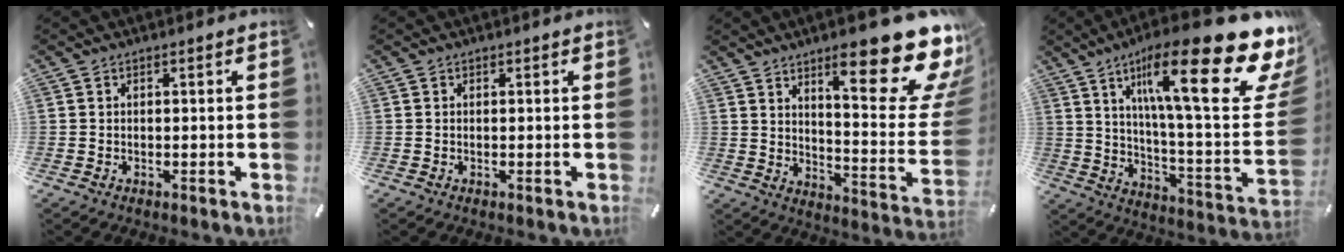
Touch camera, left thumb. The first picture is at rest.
{"total": 0.0}
{"total": 25.0, "force": [15.5, 8.3, 17.9], "torque": [-0.233, -0.114, 0.250]}
{"total": 29.7, "force": [16.2, 7.3, 23.8], "torque": [-0.360, -0.106, 0.256]}